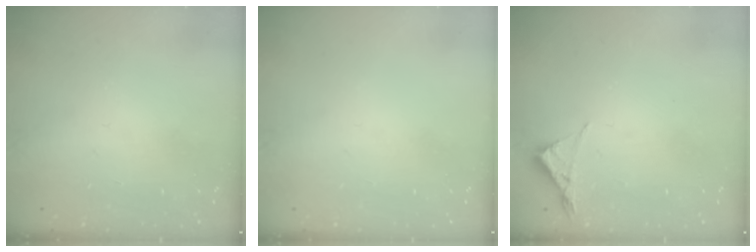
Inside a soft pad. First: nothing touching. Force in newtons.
{"total": 0.0}
{"total": 3.1, "press": 3.1, "slide": 0.5}